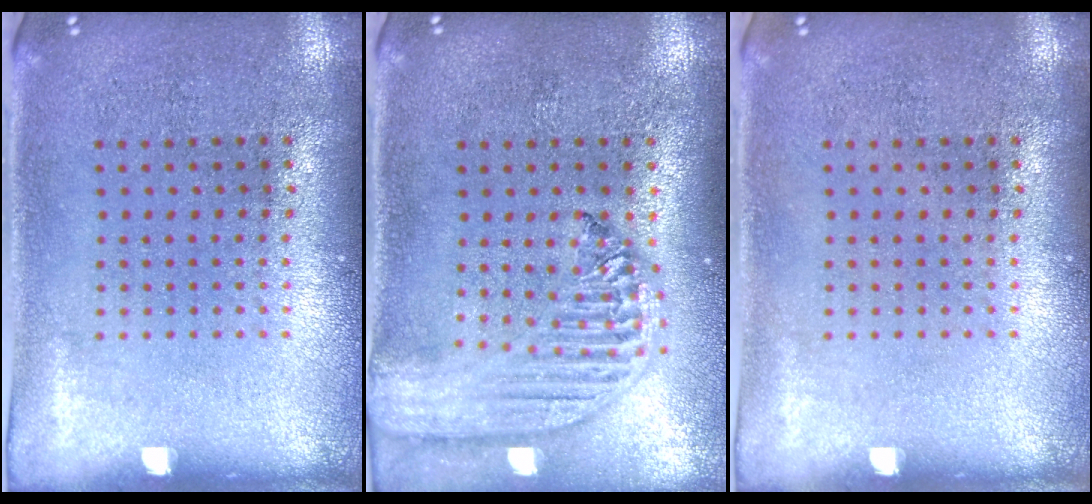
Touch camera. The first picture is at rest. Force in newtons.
{"total": 2.5, "press": 2.1, "slide": 1.4}
{"total": 0.0}